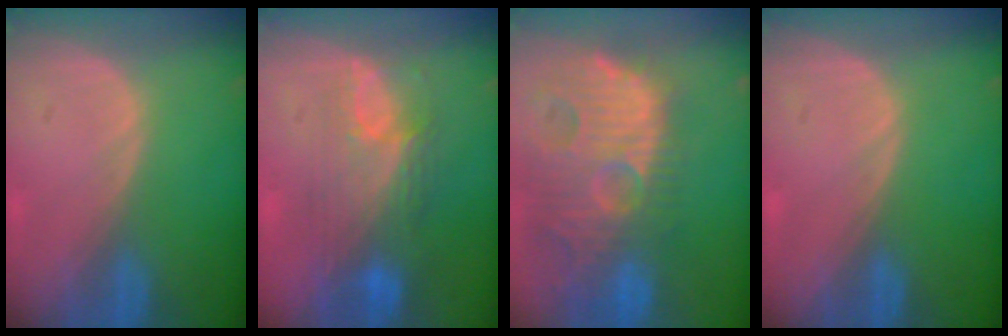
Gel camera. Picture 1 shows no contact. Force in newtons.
{"total": 9.2, "press": 8.2, "slide": 4.3}
{"total": 14.6, "press": 12.6, "slide": 7.3}
{"total": 0.0}